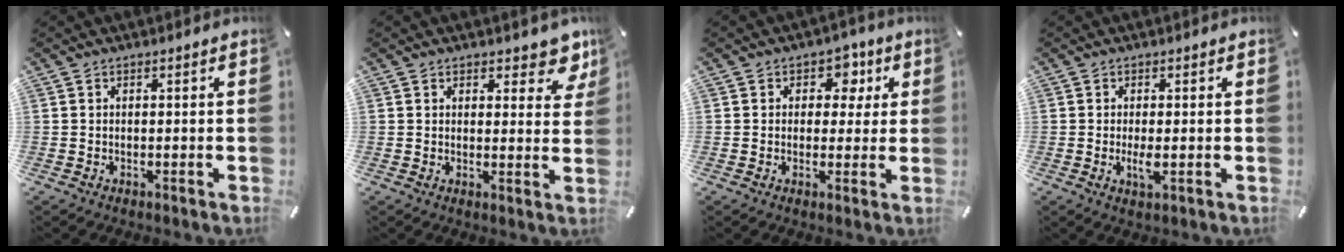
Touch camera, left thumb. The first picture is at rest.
{"total": 5.6, "force": [4.0, 3.2, 2.4], "torque": [-0.003, -0.027, 0.062]}
{"total": 6.3, "force": [1.6, 5.3, 3.0], "torque": [-0.018, -0.004, 0.017]}
{"total": 3.1, "force": [-0.4, 1.0, 2.9], "torque": [-0.065, -0.009, -0.009]}